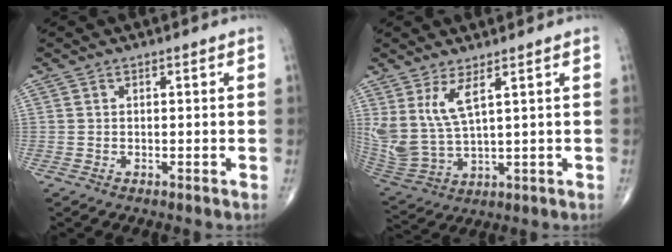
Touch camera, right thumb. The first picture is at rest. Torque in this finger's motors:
{"motor_torque": [0.08, 0.30, 0.86, 0.65, 0.10]}